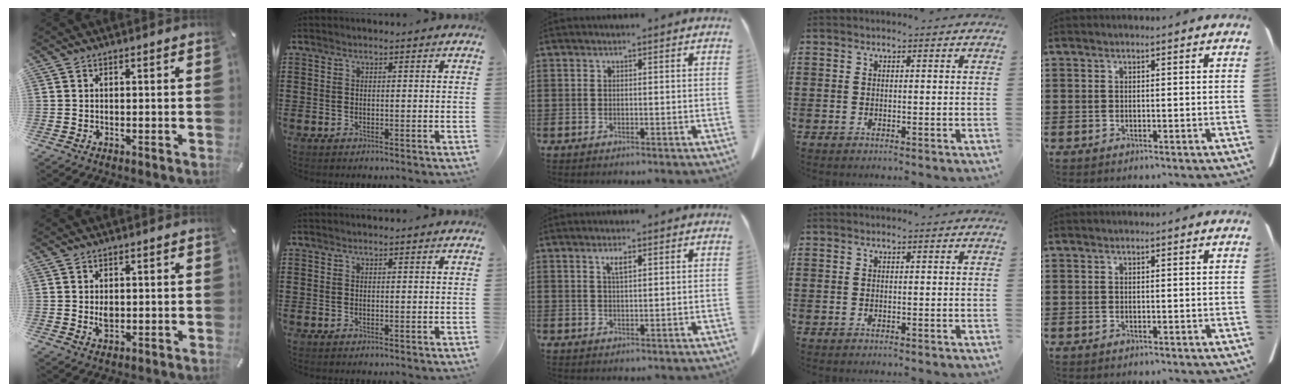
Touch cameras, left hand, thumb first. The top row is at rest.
{"thumb": {"total": 2.7, "force": [0.1, 1.9, 1.9], "torque": [-0.037, -0.003, -0.003]}, "middle": {"total": 2.1, "force": [1.0, 0.5, 1.8], "torque": [-0.038, 0.001, 0.017]}}